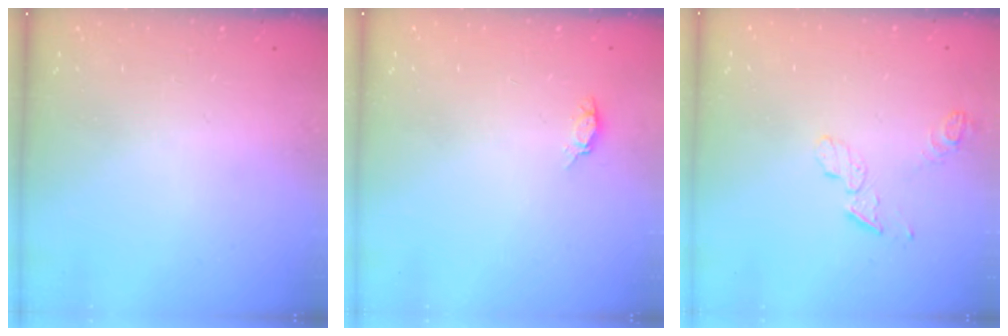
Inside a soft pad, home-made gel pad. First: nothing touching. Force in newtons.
{"total": 3.8, "press": 3.6, "slide": 1.4}
{"total": 5.5, "press": 5.5, "slide": 0.3}